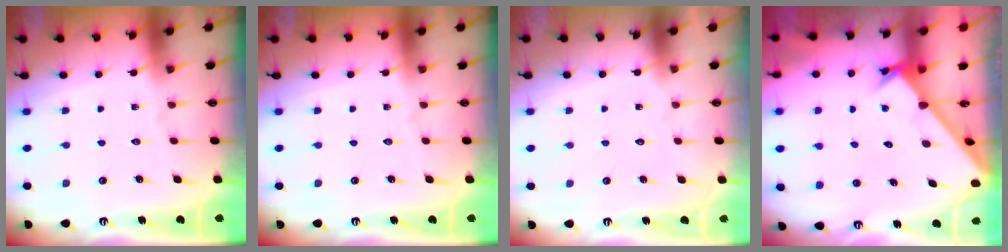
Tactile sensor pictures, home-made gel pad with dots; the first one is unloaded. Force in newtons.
{"total": 0.0}
{"total": 1.5, "press": 1.5, "slide": 0.0}
{"total": 1.4, "press": 1.4, "slide": 0.1}